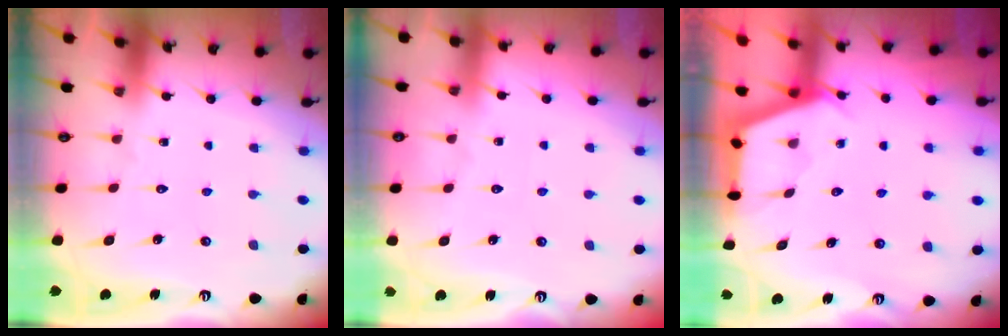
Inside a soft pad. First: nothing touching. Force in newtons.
{"total": 2.5, "press": 2.4, "slide": 0.4}
{"total": 2.7, "press": 2.7, "slide": 0.3}